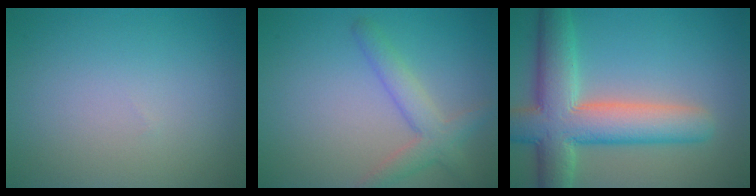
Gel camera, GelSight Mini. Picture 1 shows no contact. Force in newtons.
{"total": 3.2, "press": 3.2, "slide": 0.2}
{"total": 9.0, "press": 9.0, "slide": 0.8}